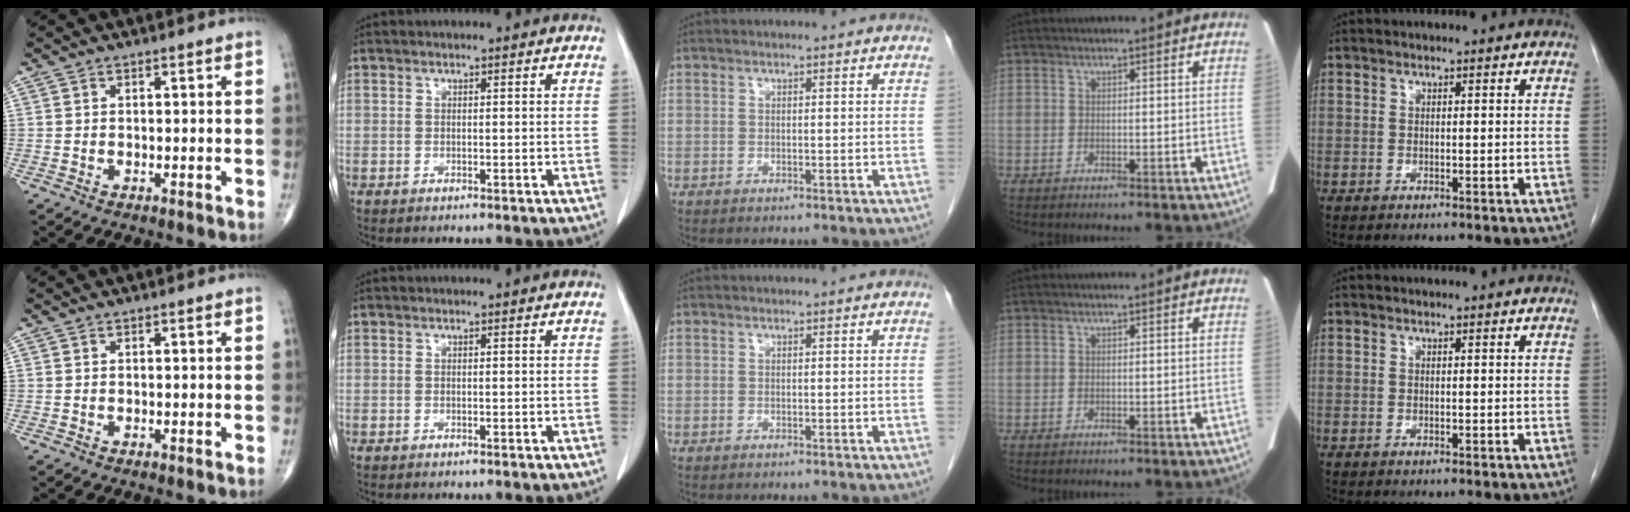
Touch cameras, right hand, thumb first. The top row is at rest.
{}